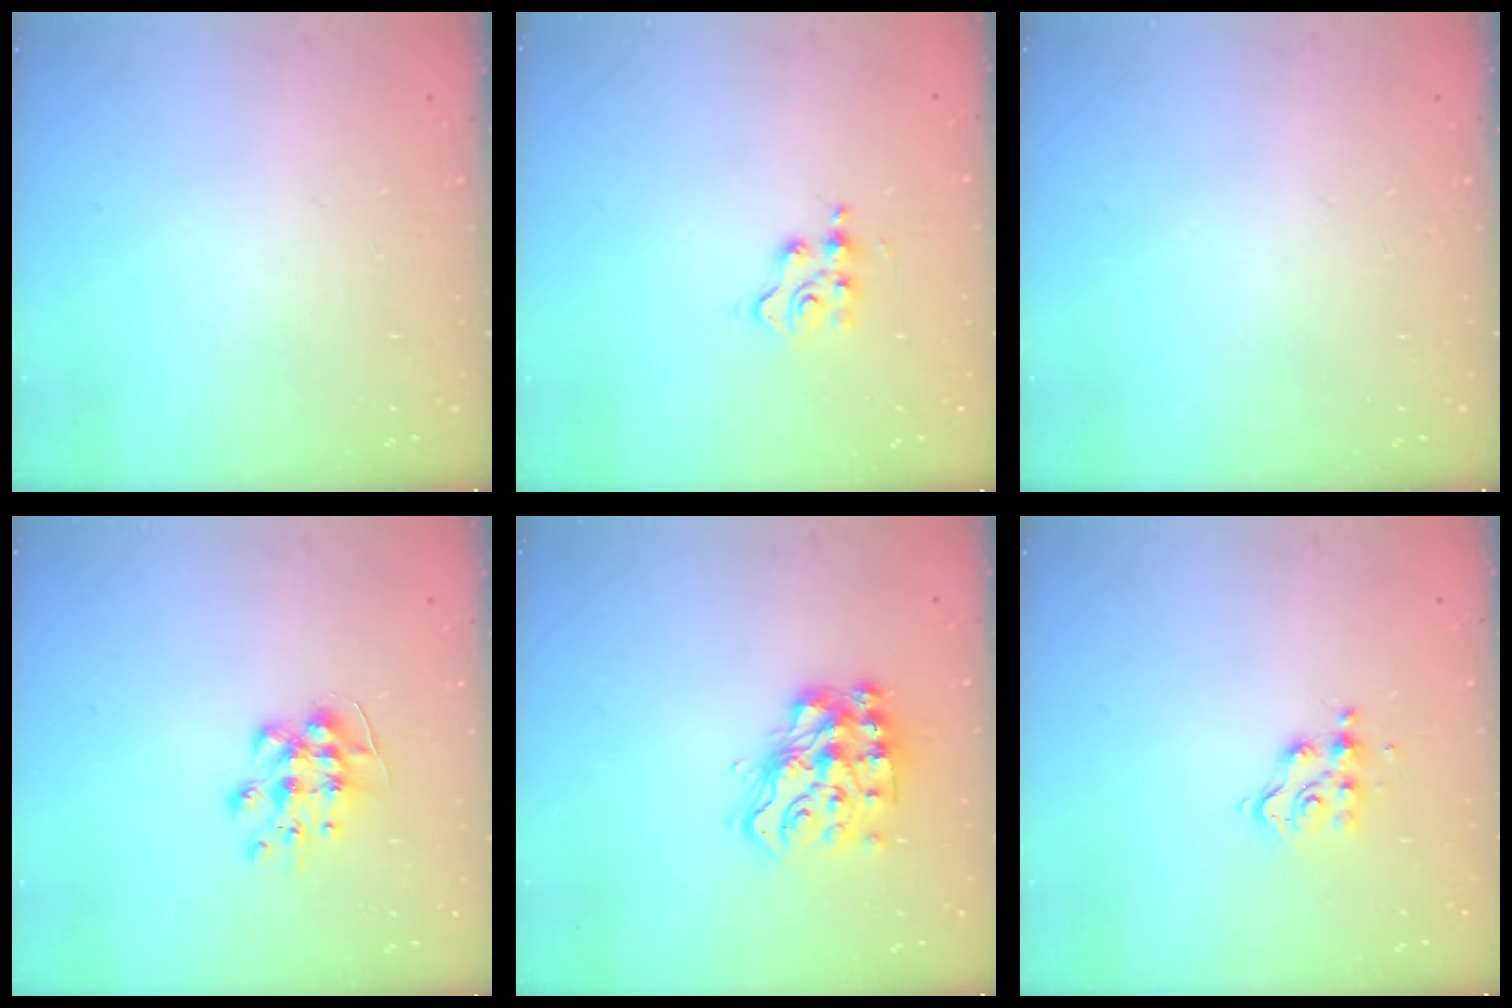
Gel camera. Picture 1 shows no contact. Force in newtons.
{"total": 3.4, "press": 3.4, "slide": 0.4}
{"total": 0.0}
{"total": 8.8, "press": 8.8, "slide": 0.4}
{"total": 14.6, "press": 14.4, "slide": 2.0}
{"total": 8.9, "press": 8.9, "slide": 0.7}